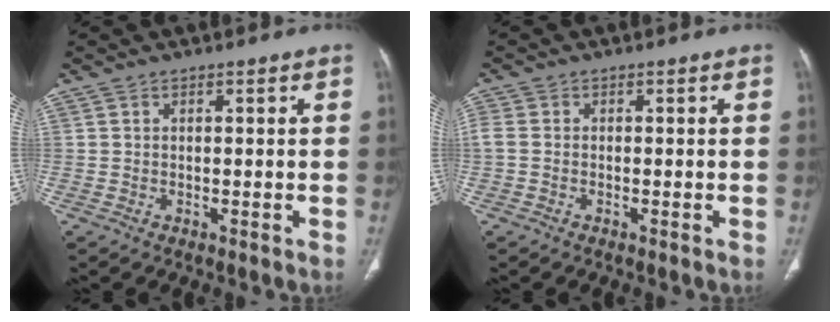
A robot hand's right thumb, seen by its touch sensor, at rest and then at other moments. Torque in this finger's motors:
{"motor_torque": [0.09, -0.17, 0.03, 0.09, 0.00]}